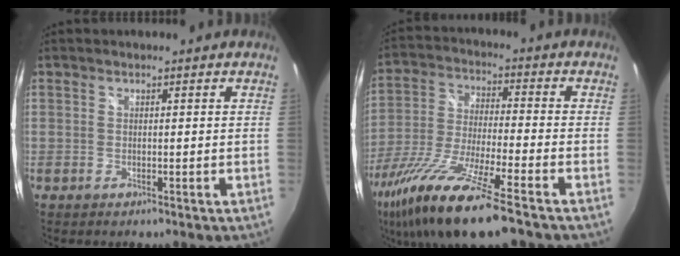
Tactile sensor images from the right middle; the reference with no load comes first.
{"total": 18.9, "force": [-12.9, 1.8, 13.7], "torque": [-0.280, -0.054, -0.236]}